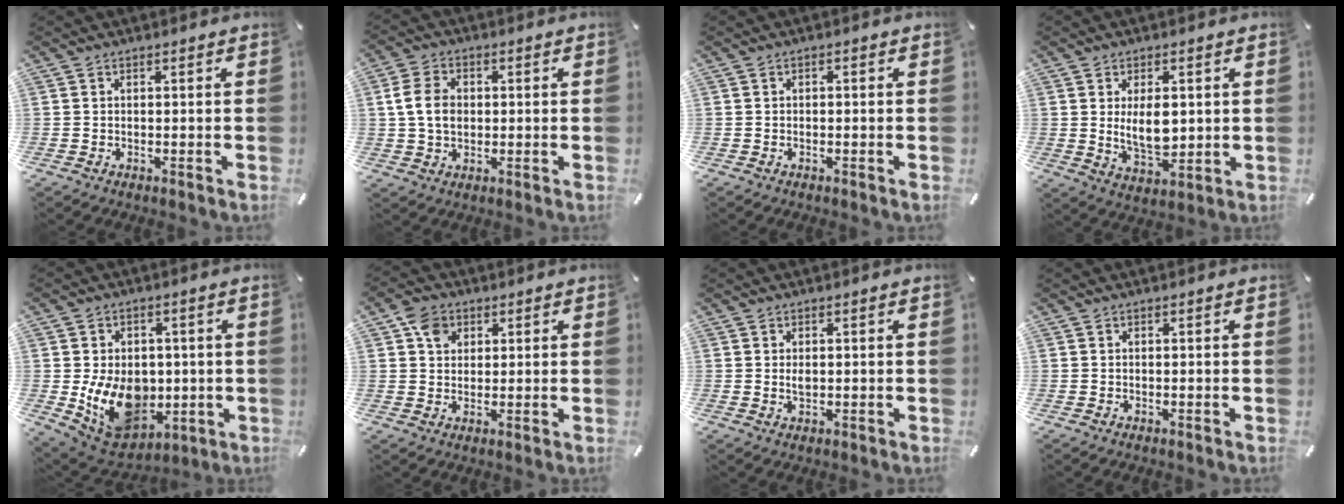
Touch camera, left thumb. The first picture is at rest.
{"total": 7.8, "force": [0.6, 6.3, 4.5], "torque": [-0.096, 0.006, 0.008]}
{"total": 0.6, "force": [-0.3, 0.3, 0.4], "torque": [-0.006, 0.002, -0.006]}
{"total": 8.6, "force": [1.2, 4.9, 7.0], "torque": [-0.123, -0.012, 0.013]}
{"total": 14.8, "force": [-1.8, 11.5, 9.1], "torque": [-0.170, -0.002, -0.023]}
{"total": 6.2, "force": [2.1, 5.3, 2.3], "torque": [-0.032, 0.006, 0.039]}
{"total": 1.5, "force": [0.3, 1.0, 1.1], "torque": [-0.025, 0.005, 0.004]}
{"total": 0.0}